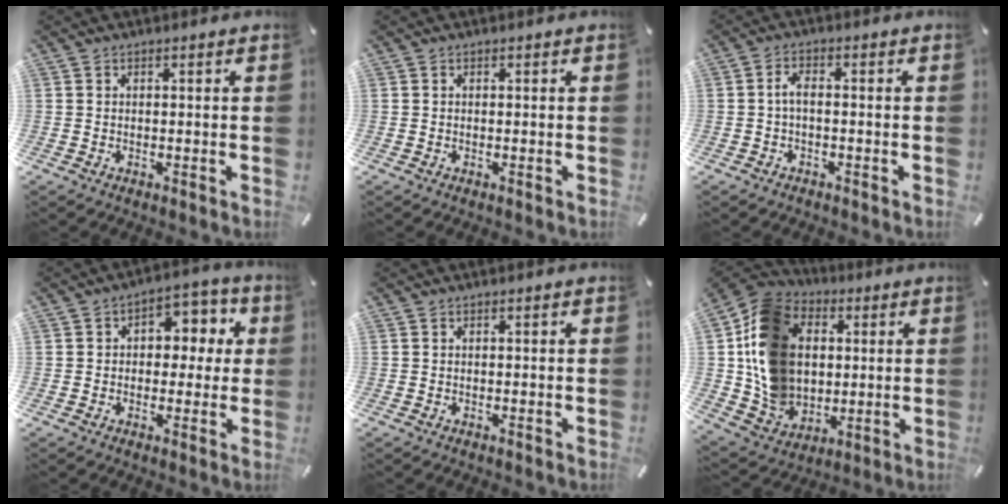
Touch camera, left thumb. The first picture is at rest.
{"total": 0.0}
{"total": 2.8, "force": [-0.8, 1.4, 2.3], "torque": [-0.051, 0.007, -0.018]}
{"total": 7.3, "force": [0.5, 5.7, 4.5], "torque": [-0.052, 0.007, 0.001]}
{"total": 0.0}
{"total": 16.6, "force": [2.0, 14.4, 8.1], "torque": [-0.178, 0.002, 0.043]}